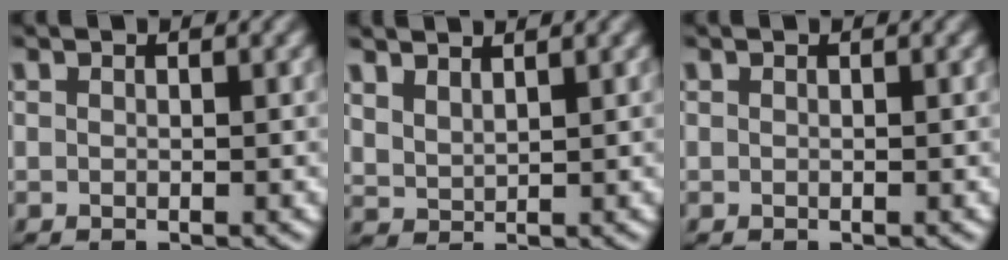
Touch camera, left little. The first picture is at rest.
{"total": 2.0, "force": [1.7, 0.6, 0.8], "torque": [-0.021, 0.005, 0.038]}
{"total": 0.0}